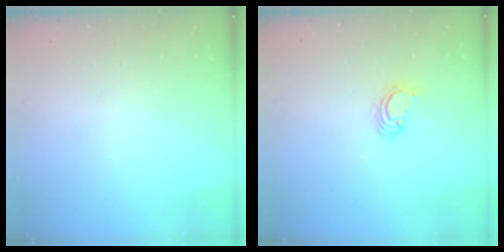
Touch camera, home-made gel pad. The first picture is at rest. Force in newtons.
{"total": 3.9, "press": 3.9, "slide": 0.2}